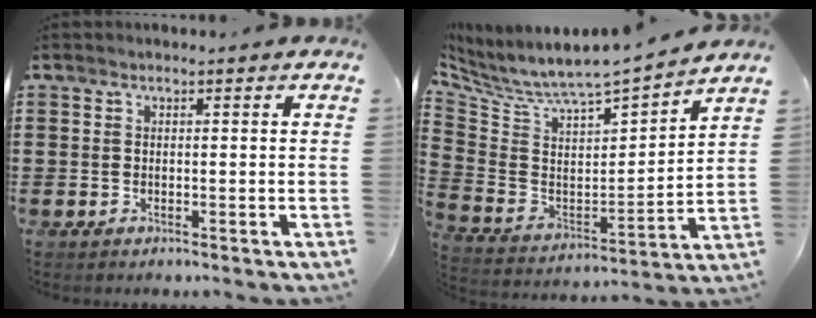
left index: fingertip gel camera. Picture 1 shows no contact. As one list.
[{"total": 5.2, "force": [4.8, 1.1, 1.7], "torque": [-0.062, -0.055, 0.074]}]